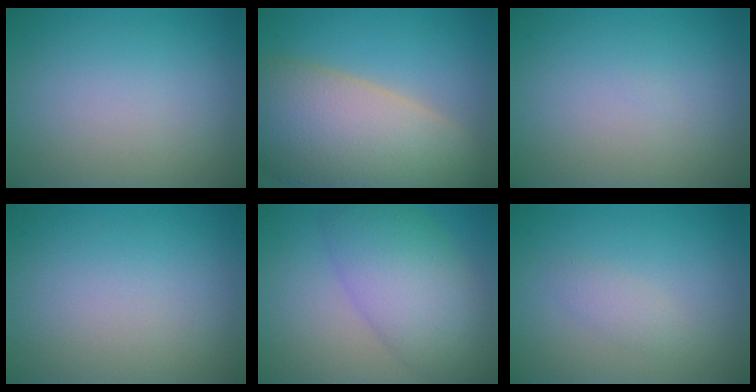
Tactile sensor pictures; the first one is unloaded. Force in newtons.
{"total": 13.8, "press": 13.7, "slide": 1.2}
{"total": 0.0}
{"total": 0.0}
{"total": 7.6, "press": 7.6, "slide": 0.2}
{"total": 1.2, "press": 1.2, "slide": 0.1}